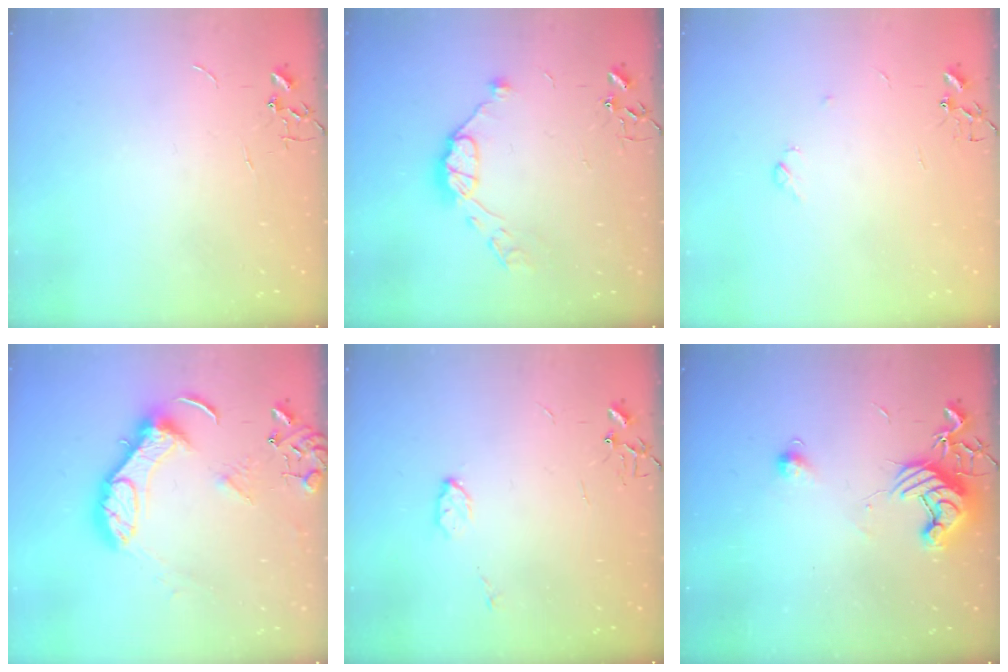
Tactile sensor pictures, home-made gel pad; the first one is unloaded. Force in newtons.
{"total": 10.5, "press": 10.5, "slide": 0.7}
{"total": 3.6, "press": 3.5, "slide": 0.6}
{"total": 14.2, "press": 14.1, "slide": 1.4}
{"total": 4.6, "press": 4.5, "slide": 0.8}
{"total": 11.3, "press": 11.3, "slide": 0.9}